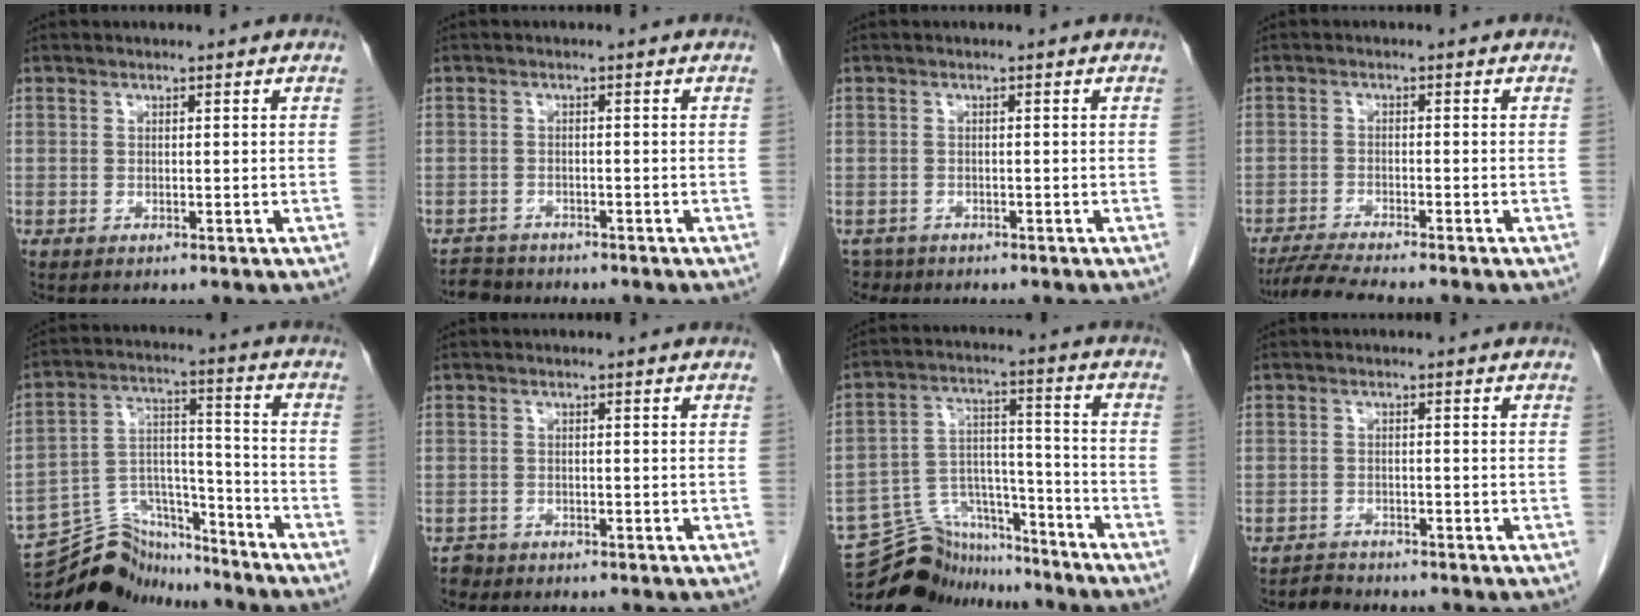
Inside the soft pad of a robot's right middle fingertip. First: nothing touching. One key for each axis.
{"total": 3.2, "fx": -3.0, "fy": 1.0, "fz": -0.6, "tx": 0.006, "ty": -0.006, "tz": -0.053}
{"total": 2.1, "fx": -1.6, "fy": 1.3, "fz": -0.1, "tx": -0.003, "ty": 0.001, "tz": -0.026}
{"total": 6.4, "fx": -5.7, "fy": -0.8, "fz": 2.8, "tx": -0.047, "ty": -0.022, "tz": -0.099}
{"total": 12.3, "fx": -11.9, "fy": 2.9, "fz": 0.6, "tx": -0.017, "ty": 0.051, "tz": -0.209}
{"total": 1.4, "fx": -1.1, "fy": 0.7, "fz": -0.3, "tx": -0.002, "ty": 0.001, "tz": -0.020}
{"total": 12.1, "fx": -11.6, "fy": 3.4, "fz": 0.4, "tx": -0.009, "ty": 0.047, "tz": -0.198}
{"total": 2.0, "fx": -1.9, "fy": 0.3, "fz": -0.7, "tx": 0.010, "ty": -0.007, "tz": -0.033}